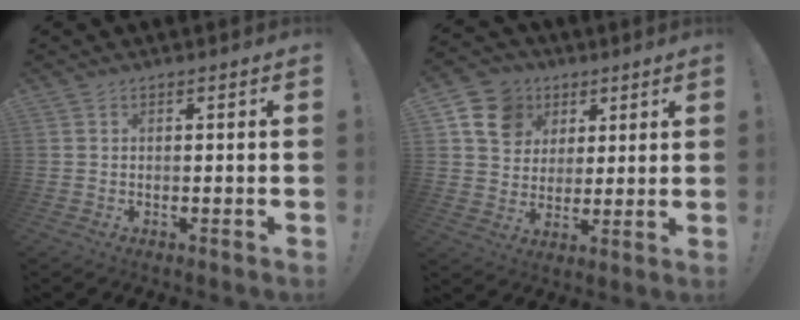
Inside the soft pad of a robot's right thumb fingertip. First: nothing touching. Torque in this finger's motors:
{"motor_torque": [-0.06, 0.22, 0.34, 0.19, 0.01]}